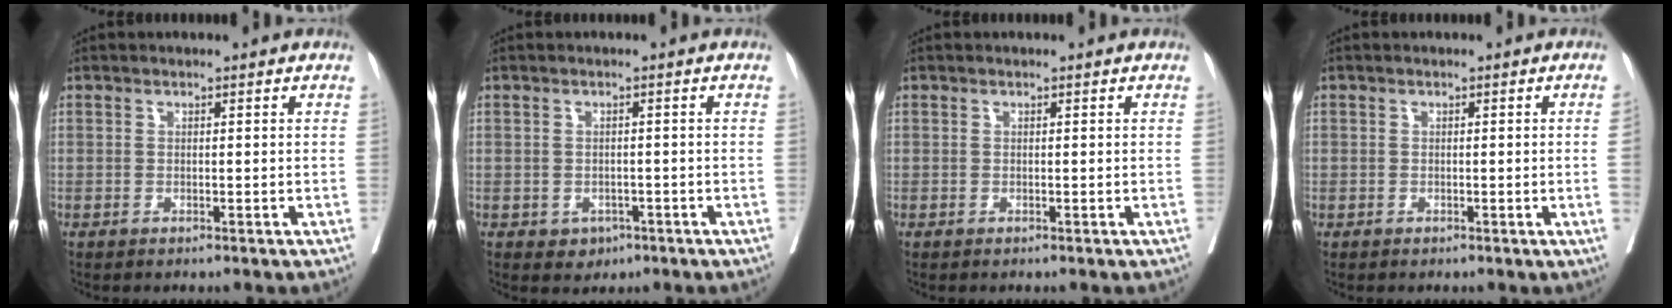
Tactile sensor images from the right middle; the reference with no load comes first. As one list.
[{"total": 2.4, "force": [-1.2, 1.9, 0.8], "torque": [-0.004, 0.006, -0.007]}, {"total": 0.0}, {"total": 0.8, "force": [-0.1, 0.0, 0.8], "torque": [-0.012, 0.003, 0.000]}]